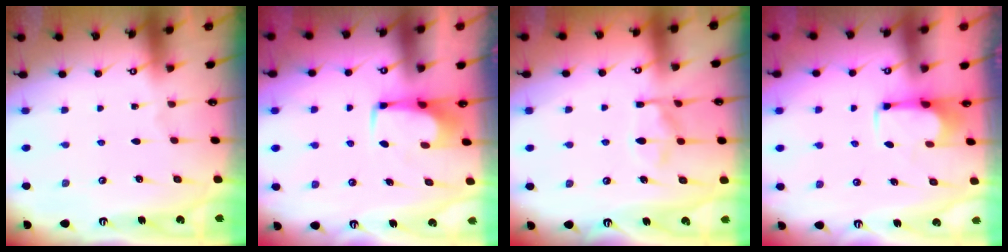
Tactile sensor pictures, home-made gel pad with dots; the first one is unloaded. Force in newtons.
{"total": 1.7, "press": 1.6, "slide": 0.6}
{"total": 10.9, "press": 10.8, "slide": 1.4}
{"total": 2.7, "press": 2.6, "slide": 0.9}